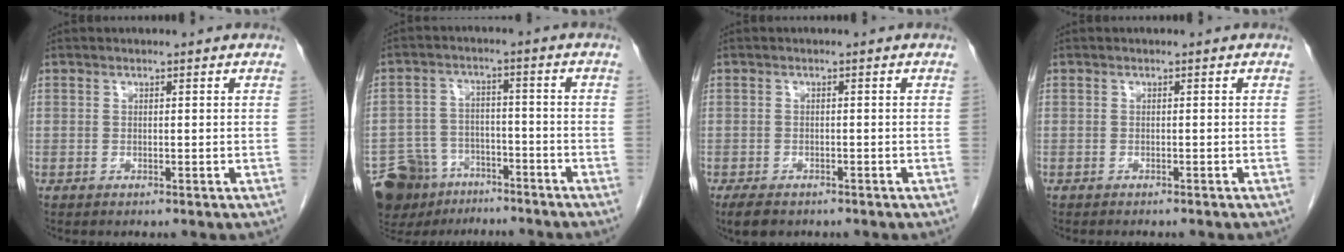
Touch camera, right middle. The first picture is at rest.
{"total": 11.0, "force": [-8.6, 6.4, 2.4], "torque": [-0.056, 0.025, -0.137]}
{"total": 3.9, "force": [-2.9, 1.7, 2.0], "torque": [-0.035, -0.007, -0.040]}
{"total": 2.8, "force": [-2.5, 0.6, 1.2], "torque": [-0.017, -0.004, -0.027]}